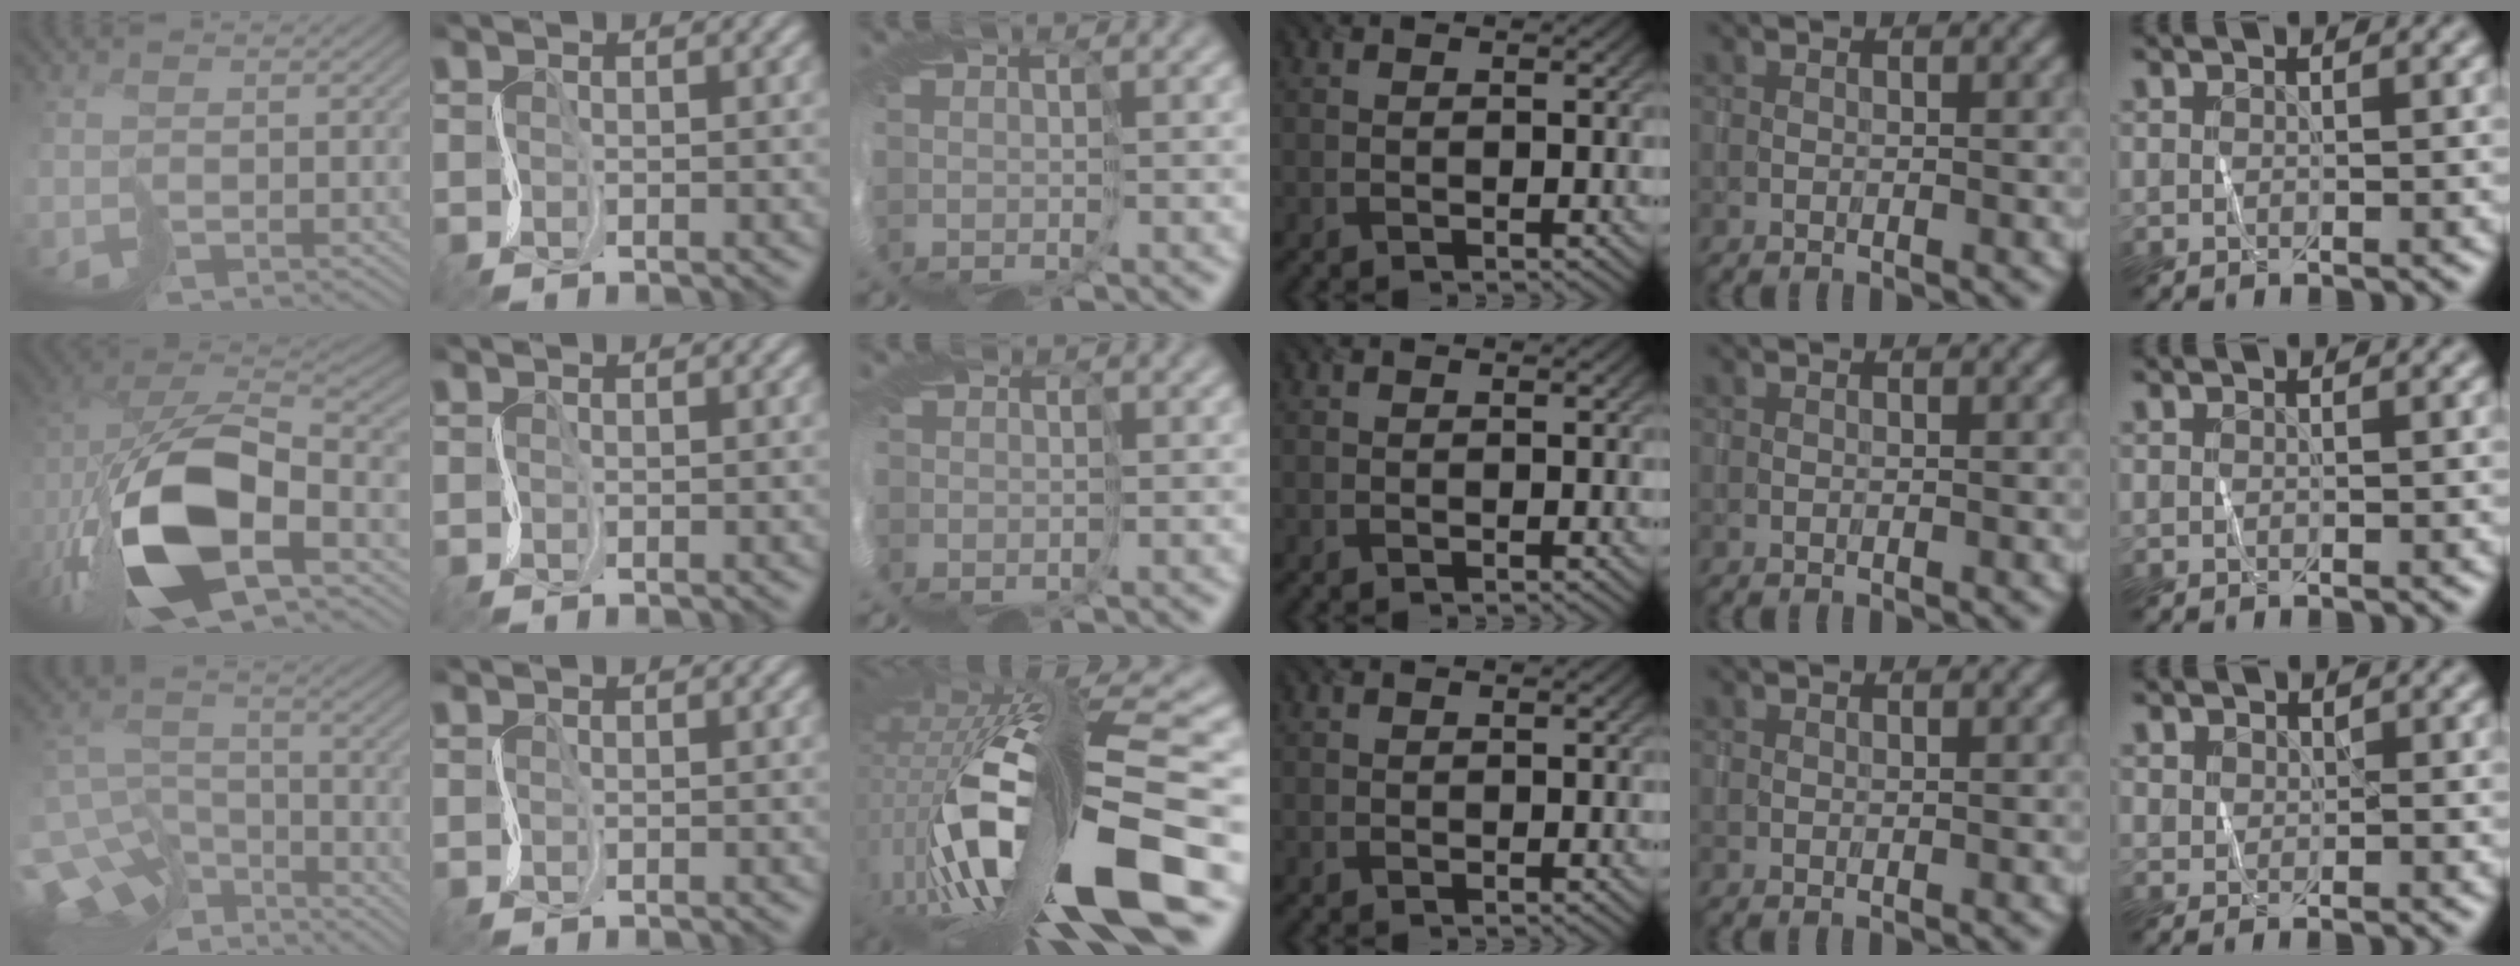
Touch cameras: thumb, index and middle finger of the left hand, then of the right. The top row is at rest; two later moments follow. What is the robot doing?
{"motion": "cut", "object": "tape"}